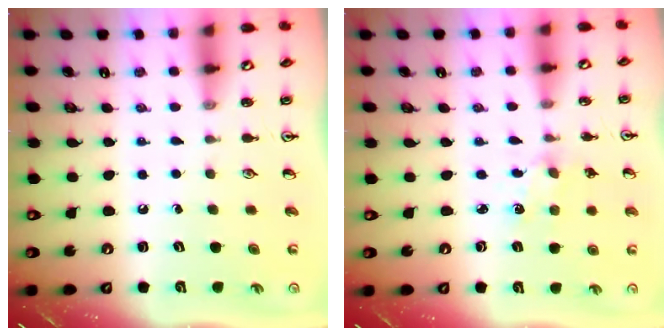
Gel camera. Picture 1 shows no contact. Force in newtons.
{"total": 2.5, "press": 2.4, "slide": 0.4}